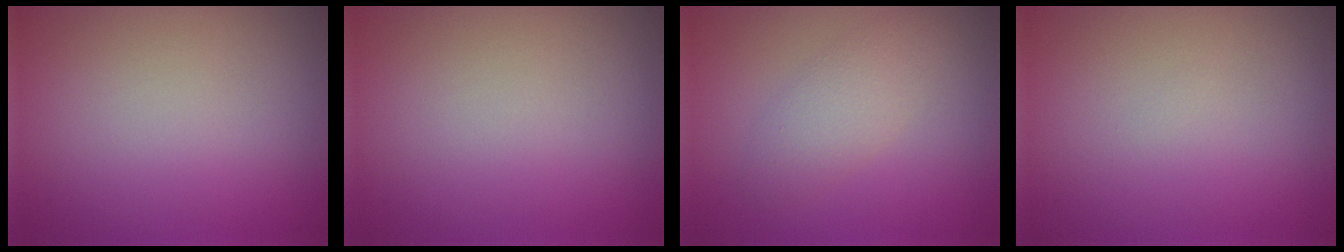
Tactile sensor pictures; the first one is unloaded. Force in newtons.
{"total": 0.0}
{"total": 2.5, "press": 2.5, "slide": 0.2}
{"total": 0.0}